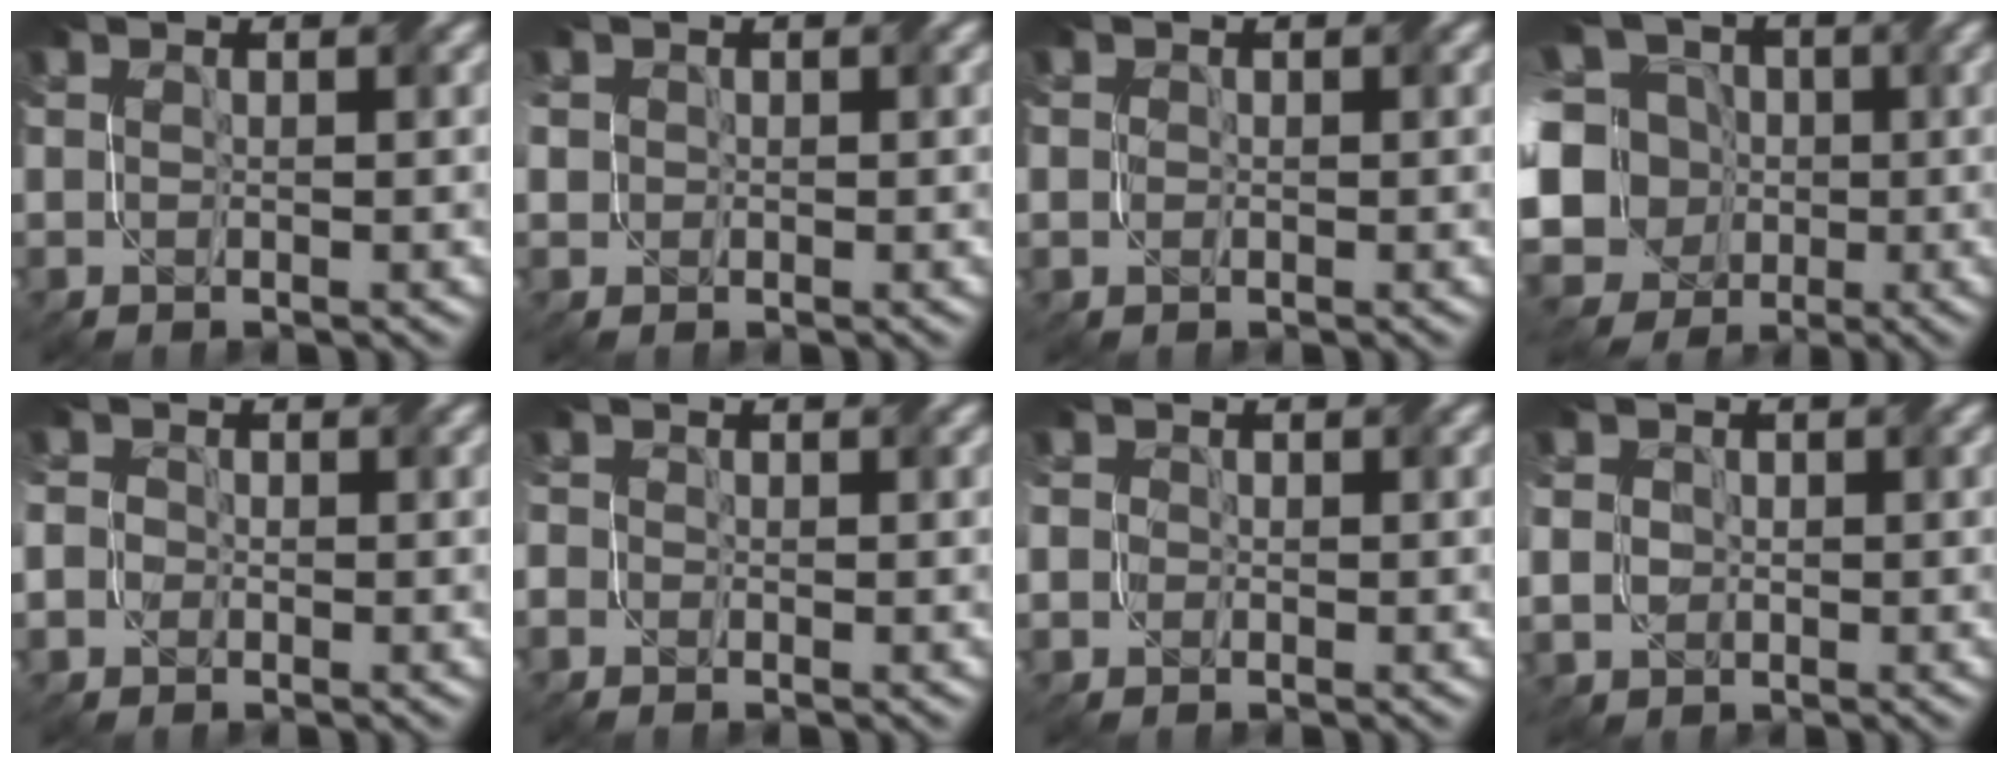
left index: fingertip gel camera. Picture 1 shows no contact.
{"total": 2.1, "force": [0.4, 1.9, 0.7], "torque": [-0.036, 0.012, 0.007]}
{"total": 1.1, "force": [0.4, 1.0, 0.1], "torque": [-0.005, 0.004, 0.006]}
{"total": 17.3, "force": [-2.6, 15.2, 7.8], "torque": [-0.187, 0.029, -0.078]}
{"total": 4.7, "force": [-0.9, 4.3, 1.8], "torque": [-0.052, 0.010, -0.053]}
{"total": 1.7, "force": [-0.3, 1.6, 0.6], "torque": [-0.008, 0.010, -0.021]}
{"total": 4.4, "force": [-0.2, 4.1, 1.8], "torque": [-0.051, 0.015, -0.042]}
{"total": 5.4, "force": [0.6, 4.9, 2.4], "torque": [-0.065, 0.013, -0.018]}